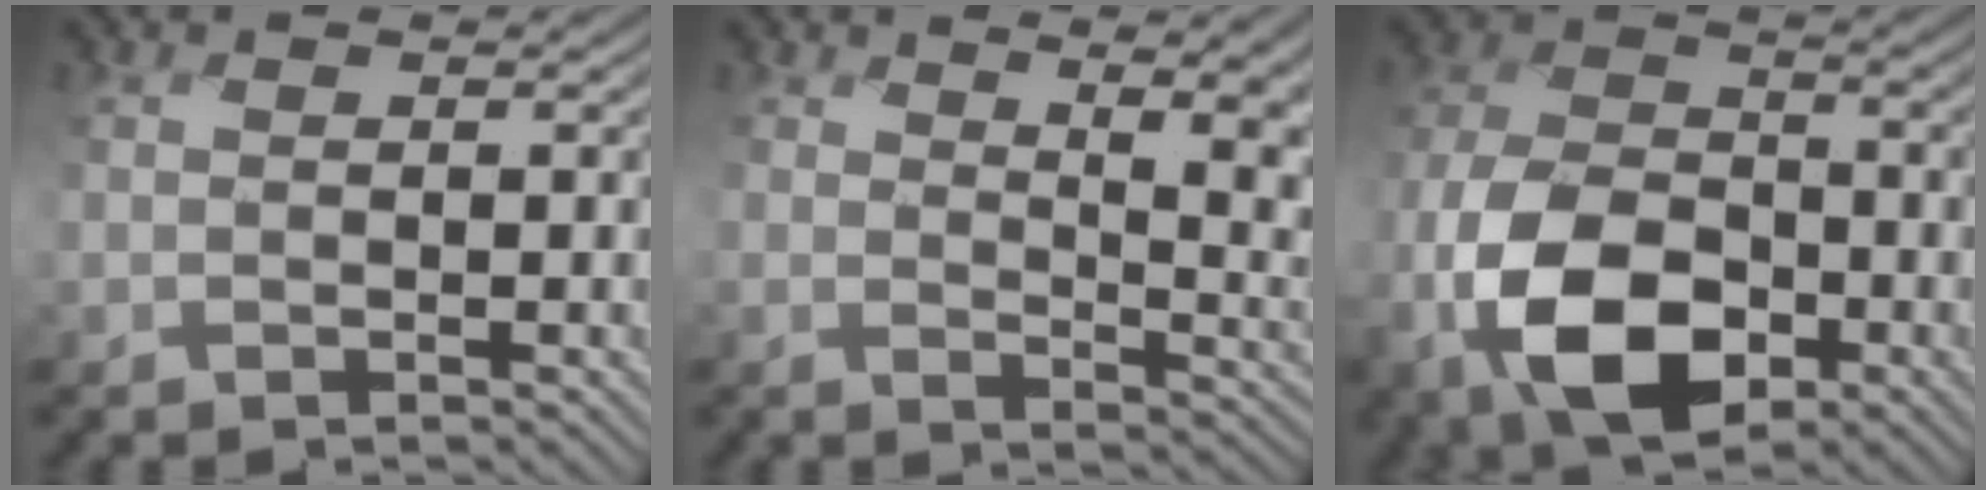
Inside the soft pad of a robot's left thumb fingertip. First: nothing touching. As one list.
[{"total": 10.8, "force": [5.9, 3.8, 8.2], "torque": [-0.105, 0.017, 0.075]}, {"total": 11.3, "force": [-5.7, 6.3, 7.5], "torque": [-0.177, -0.013, -0.124]}]